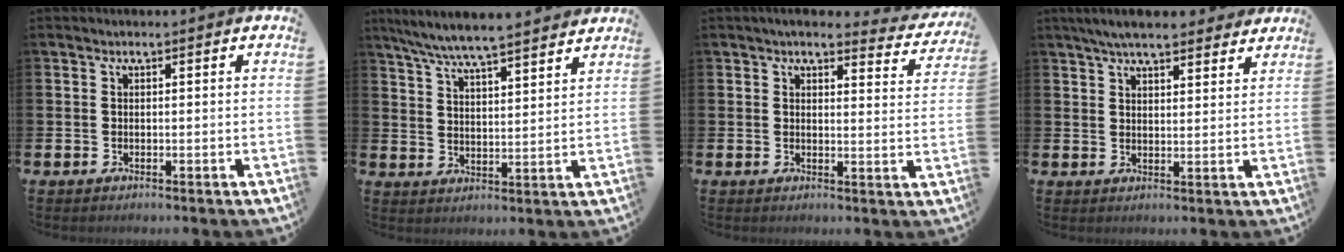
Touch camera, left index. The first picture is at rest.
{"total": 6.9, "force": [6.6, -0.1, 1.9], "torque": [-0.067, -0.036, 0.118]}
{"total": 3.4, "force": [3.2, 0.9, 0.9], "torque": [-0.020, -0.019, 0.053]}
{"total": 5.7, "force": [5.4, 0.9, 1.8], "torque": [-0.047, -0.015, 0.099]}